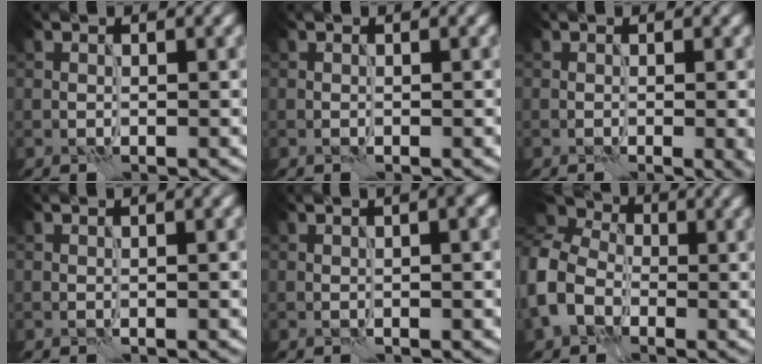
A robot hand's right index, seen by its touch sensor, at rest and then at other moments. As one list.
[{"total": 0.0}, {"total": 2.4, "force": [-0.2, 0.9, 2.2], "torque": [-0.009, 0.002, 0.000]}, {"total": 1.4, "force": [0.3, 0.4, 1.2], "torque": [-0.007, 0.002, -0.001]}, {"total": 4.0, "force": [1.0, 1.5, 3.6], "torque": [-0.022, 0.012, -0.001]}, {"total": 8.4, "force": [-1.6, 6.6, 4.9], "torque": [-0.122, -0.008, -0.033]}]